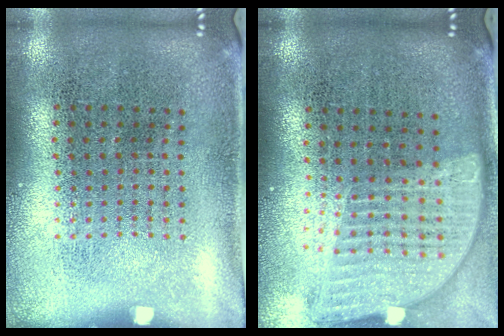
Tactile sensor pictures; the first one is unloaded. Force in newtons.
{"total": 1.7, "press": 1.5, "slide": 0.9}